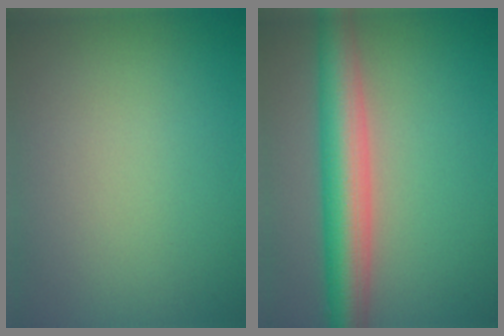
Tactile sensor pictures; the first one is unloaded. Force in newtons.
{"total": 6.9, "press": 6.9, "slide": 0.4}